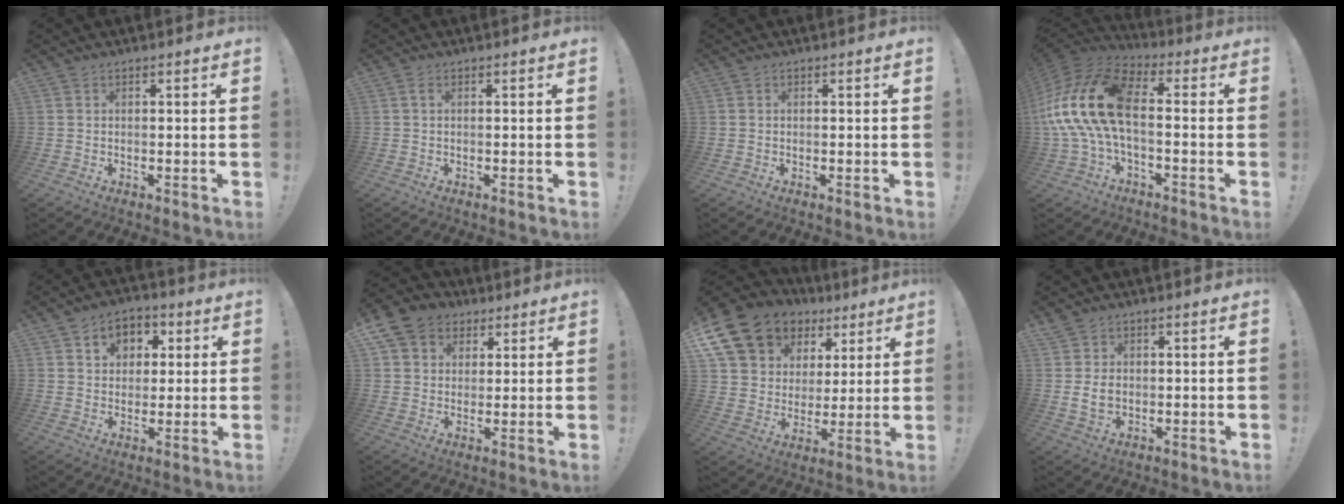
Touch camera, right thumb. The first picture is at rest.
{"total": 1.2, "force": [0.2, 0.2, 1.1], "torque": [-0.026, 0.003, 0.004]}
{"total": 0.0}
{"total": 18.2, "force": [-0.2, 10.0, 15.3], "torque": [-0.309, 0.022, 0.009]}
{"total": 7.8, "force": [2.6, 6.7, 3.0], "torque": [-0.039, -0.009, 0.051]}
{"total": 10.0, "force": [4.4, 8.2, 3.6], "torque": [-0.055, -0.016, 0.091]}
{"total": 16.2, "force": [9.7, 11.5, 5.9], "torque": [-0.100, -0.060, 0.199]}
{"total": 4.6, "force": [0.5, 3.5, 2.9], "torque": [-0.044, 0.002, 0.008]}